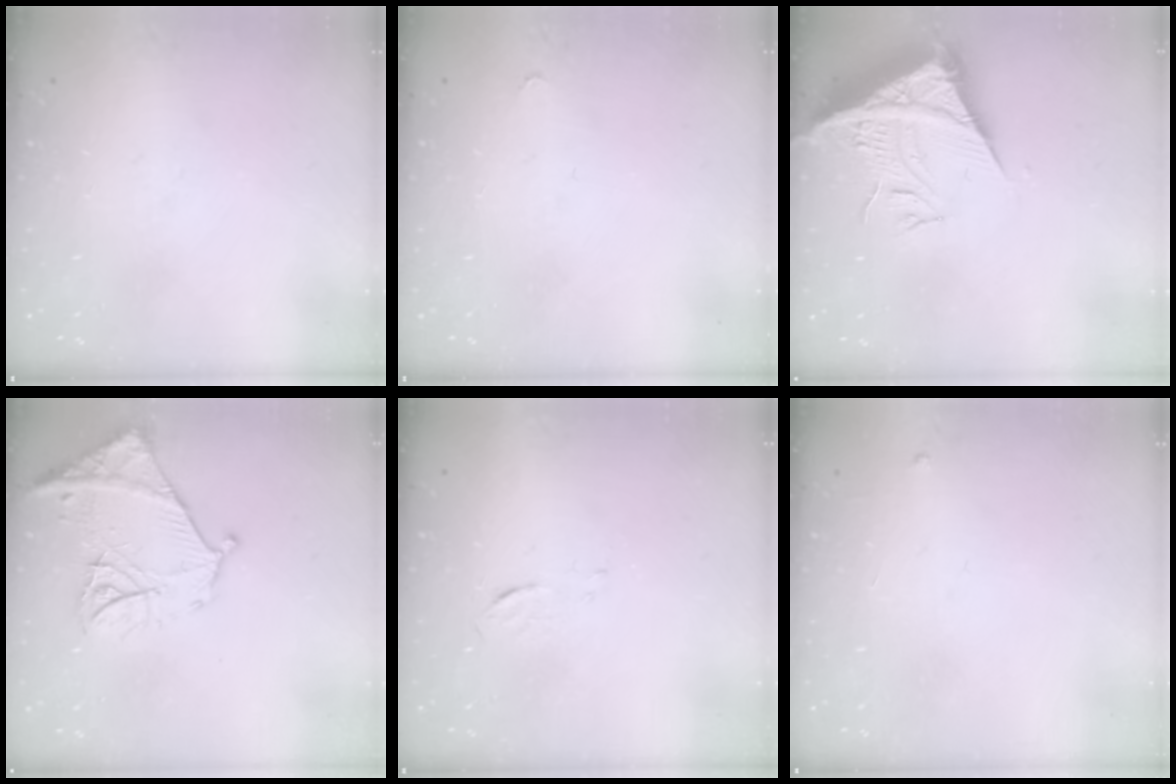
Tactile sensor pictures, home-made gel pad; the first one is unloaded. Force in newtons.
{"total": 2.8, "press": 2.8, "slide": 0.4}
{"total": 10.3, "press": 10.3, "slide": 1.2}
{"total": 15.0, "press": 14.9, "slide": 1.6}
{"total": 3.3, "press": 3.3, "slide": 0.3}
{"total": 2.6, "press": 2.6, "slide": 0.4}